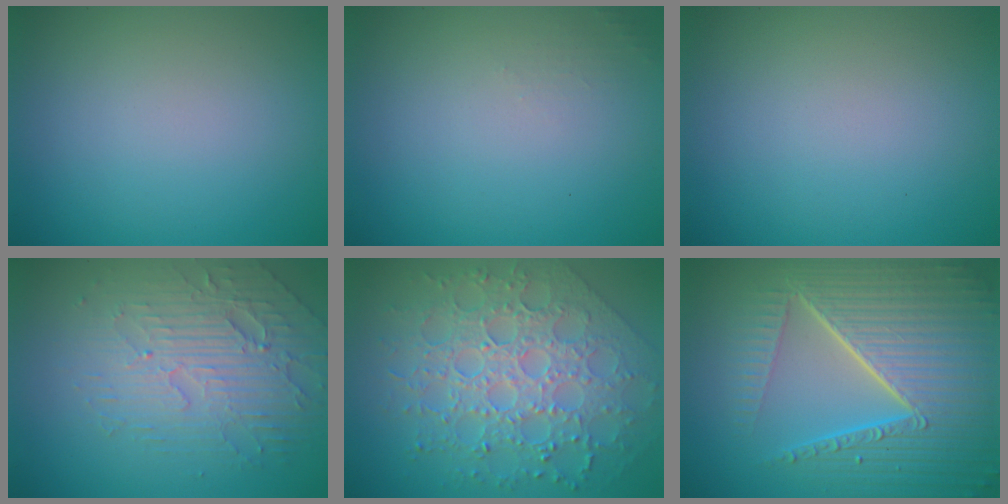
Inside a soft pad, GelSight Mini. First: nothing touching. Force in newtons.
{"total": 0.7, "press": 0.6, "slide": 0.1}
{"total": 0.0}
{"total": 4.5, "press": 3.9, "slide": 2.3}
{"total": 8.8, "press": 6.3, "slide": 6.1}
{"total": 10.5, "press": 6.7, "slide": 8.1}